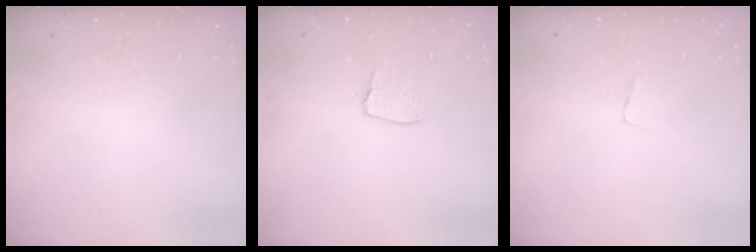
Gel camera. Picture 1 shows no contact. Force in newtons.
{"total": 3.0, "press": 3.0, "slide": 0.2}
{"total": 3.3, "press": 3.3, "slide": 0.2}